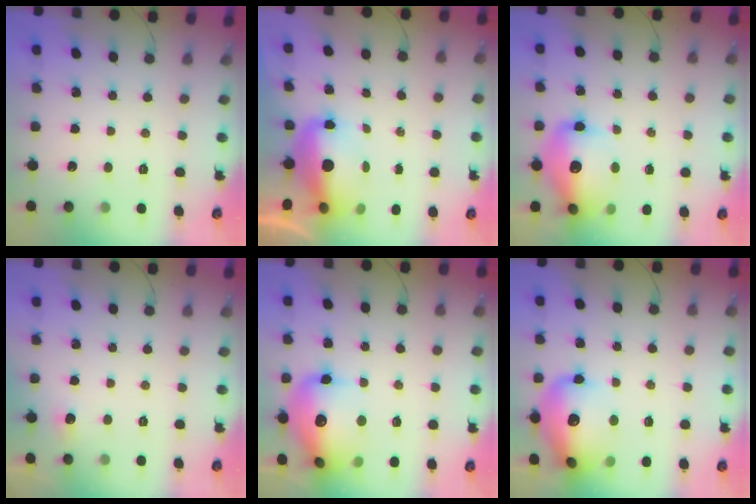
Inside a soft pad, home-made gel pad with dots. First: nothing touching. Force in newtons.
{"total": 11.4, "press": 11.2, "slide": 2.3}
{"total": 15.6, "press": 15.0, "slide": 4.2}
{"total": 3.7, "press": 3.3, "slide": 1.5}
{"total": 20.1, "press": 20.0, "slide": 2.5}
{"total": 18.5, "press": 18.4, "slide": 2.3}